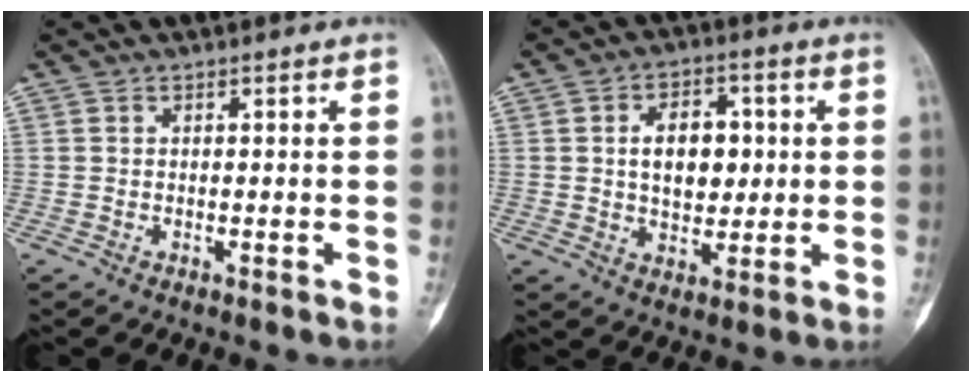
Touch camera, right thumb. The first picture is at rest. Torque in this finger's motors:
{"motor_torque": [0.39, 2.05, 0.37, -0.31, 0.02]}